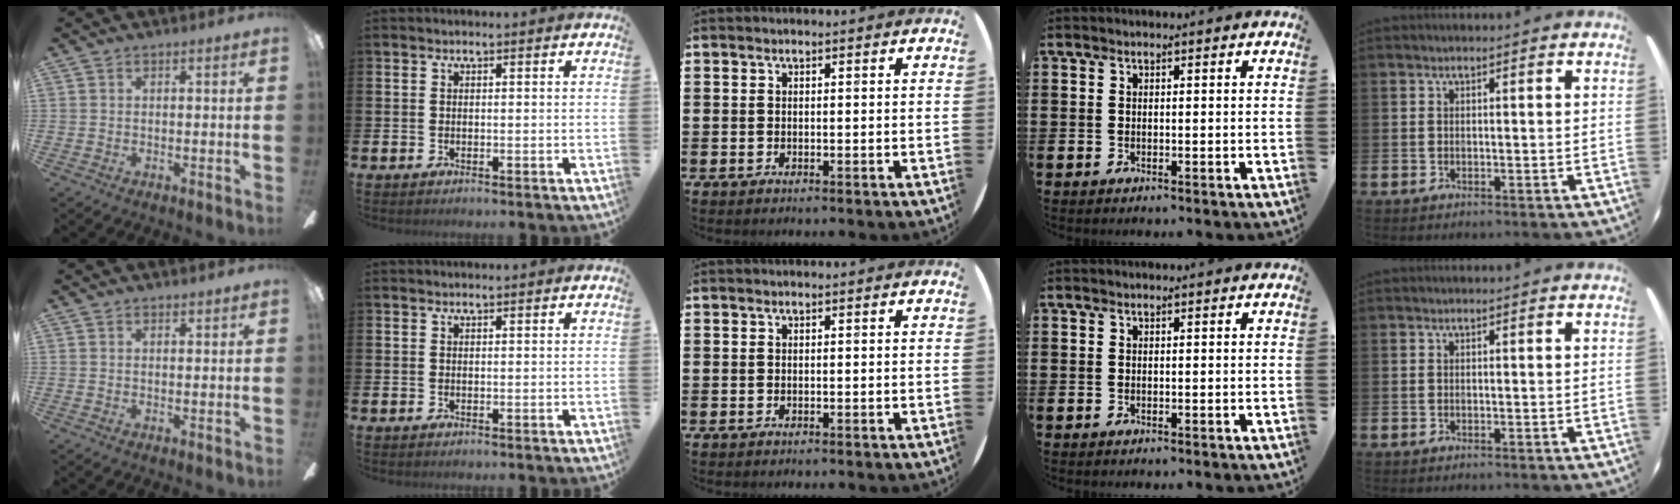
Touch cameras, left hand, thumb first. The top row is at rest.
{"thumb": {"total": 1.0, "force": [0.9, 0.4, 0.1], "torque": [0.005, -0.003, 0.015]}}